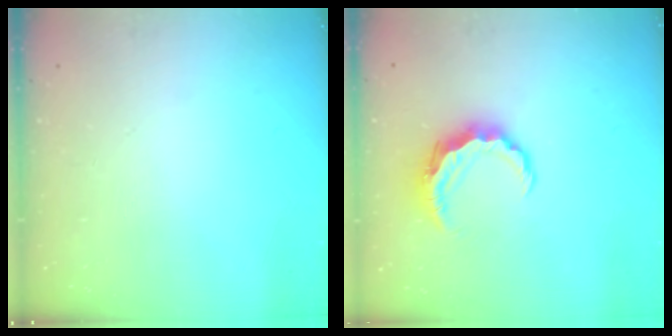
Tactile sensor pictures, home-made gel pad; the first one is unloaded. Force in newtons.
{"total": 8.4, "press": 8.4, "slide": 0.5}